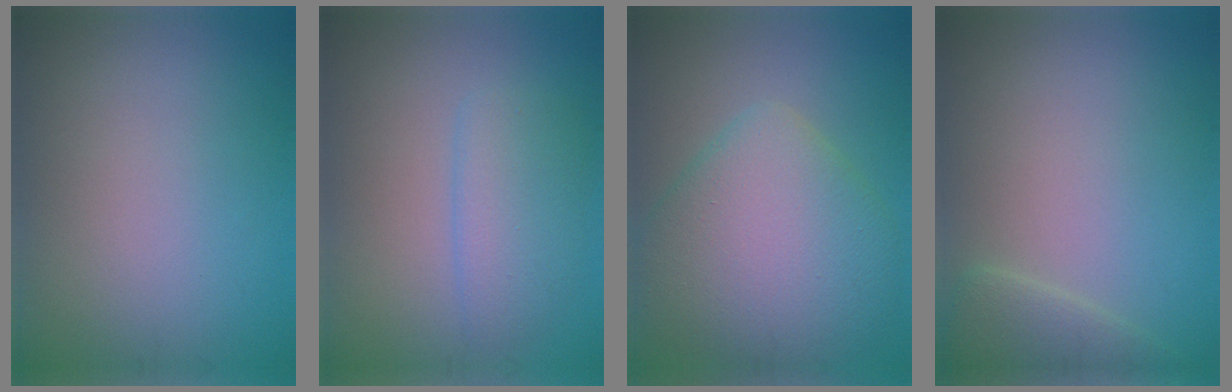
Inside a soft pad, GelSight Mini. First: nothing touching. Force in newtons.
{"total": 3.0, "press": 3.0, "slide": 0.2}
{"total": 8.3, "press": 8.3, "slide": 0.3}
{"total": 2.4, "press": 2.4, "slide": 0.0}